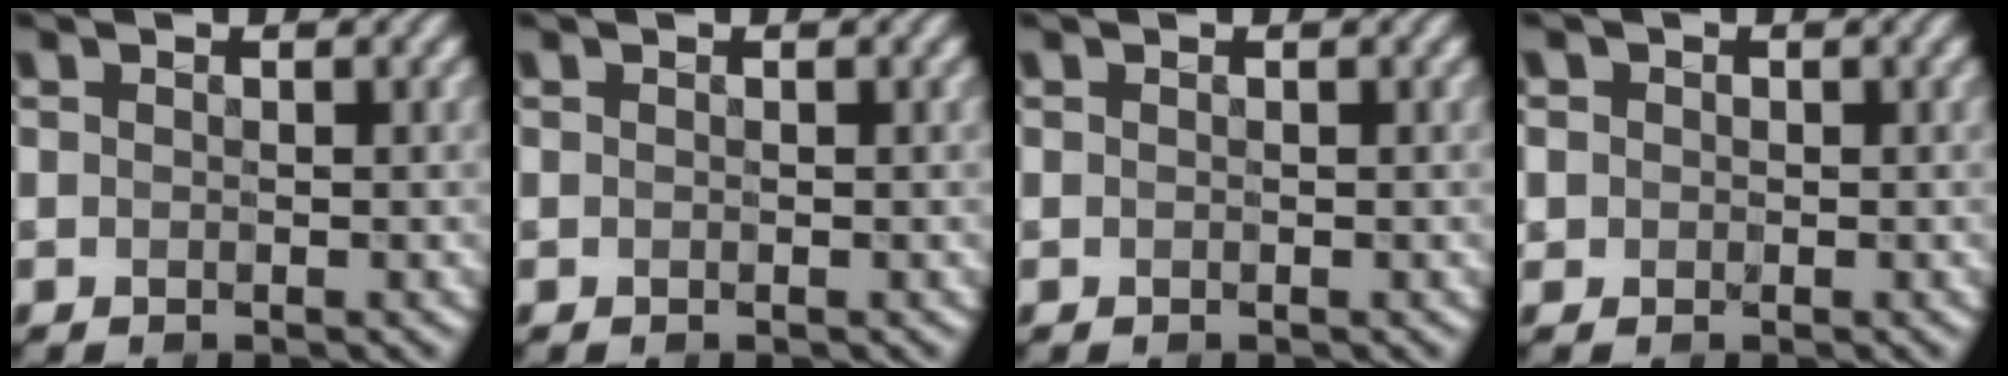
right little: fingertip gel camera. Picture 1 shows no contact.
{"total": 0.0}
{"total": 0.0}
{"total": 1.4, "force": [0.4, 1.3, 0.4], "torque": [-0.003, 0.007, 0.003]}